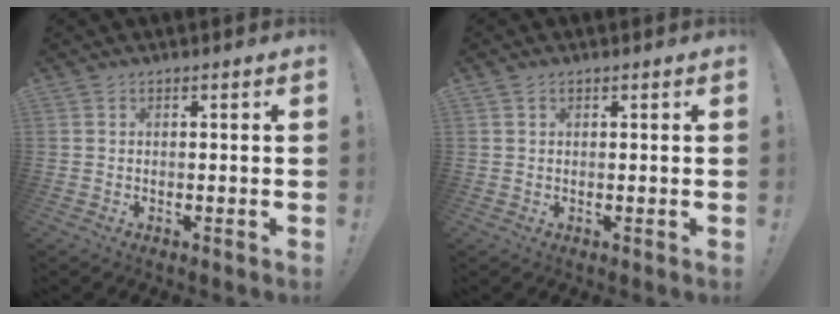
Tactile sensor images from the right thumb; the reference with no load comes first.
{"total": 0.7, "force": [0.4, 0.5, 0.2], "torque": [-0.009, 0.005, 0.008]}